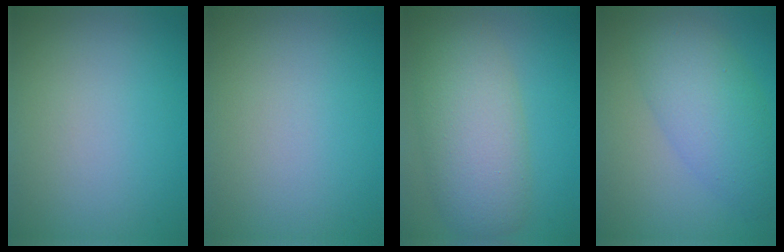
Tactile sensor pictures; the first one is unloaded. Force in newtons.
{"total": 0.0}
{"total": 7.5, "press": 7.5, "slide": 0.3}
{"total": 6.0, "press": 6.0, "slide": 0.2}